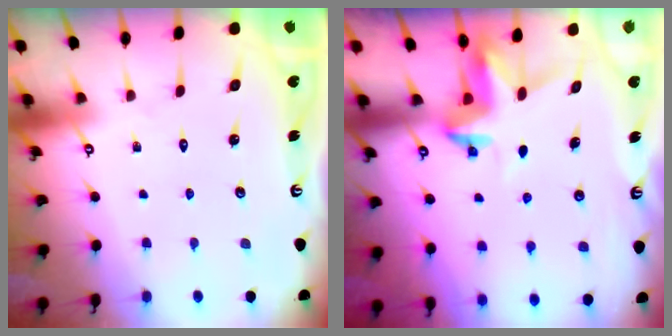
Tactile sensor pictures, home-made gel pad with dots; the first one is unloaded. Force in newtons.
{"total": 3.8, "press": 3.8, "slide": 0.3}